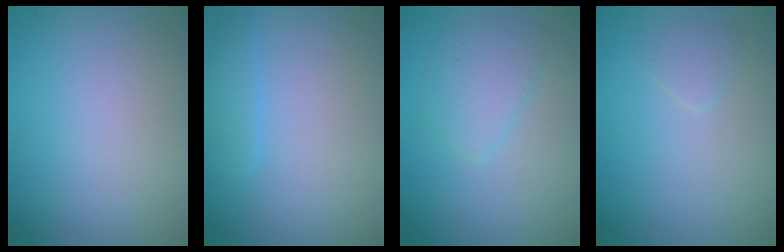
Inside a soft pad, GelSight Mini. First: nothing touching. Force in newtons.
{"total": 1.4, "press": 1.4, "slide": 0.1}
{"total": 2.1, "press": 2.1, "slide": 0.1}
{"total": 0.8, "press": 0.8, "slide": 0.0}